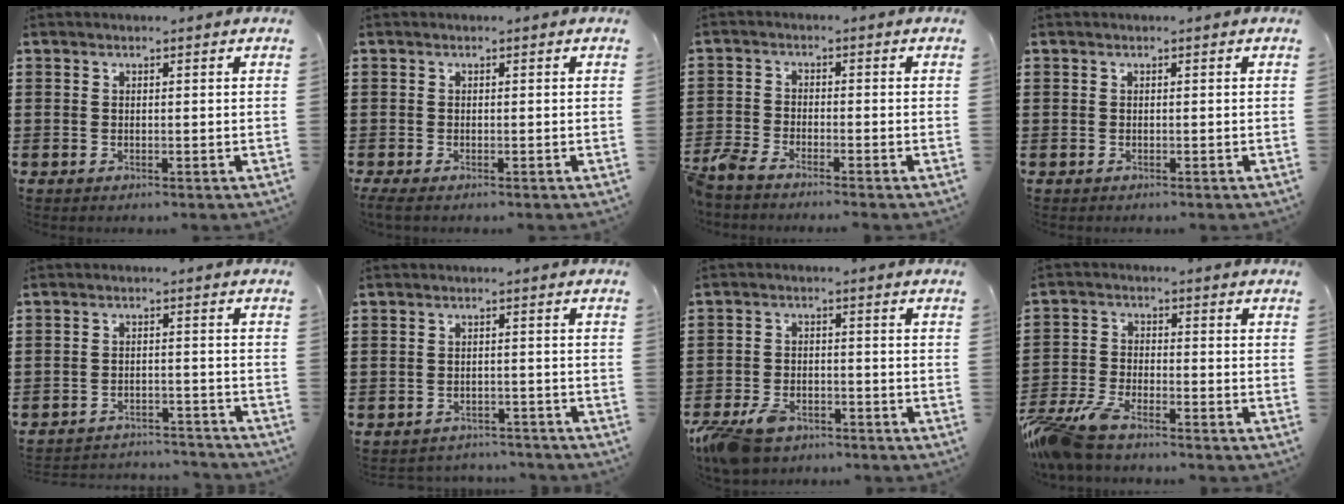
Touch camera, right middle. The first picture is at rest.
{"total": 0.6, "force": [-0.5, 0.1, 0.4], "torque": [-0.008, -0.005, -0.008]}
{"total": 3.4, "force": [-3.2, 0.4, 1.1], "torque": [-0.056, -0.010, -0.077]}
{"total": 0.0}
{"total": 3.3, "force": [-3.3, 0.3, 0.0], "torque": [-0.007, 0.002, -0.071]}
{"total": 2.2, "force": [-2.2, 0.4, -0.1], "torque": [-0.006, 0.000, -0.048]}
{"total": 5.5, "force": [-4.3, 2.3, 2.6], "torque": [-0.068, 0.001, -0.086]}
{"total": 6.5, "force": [-5.7, 1.1, 2.8], "torque": [-0.089, -0.009, -0.120]}